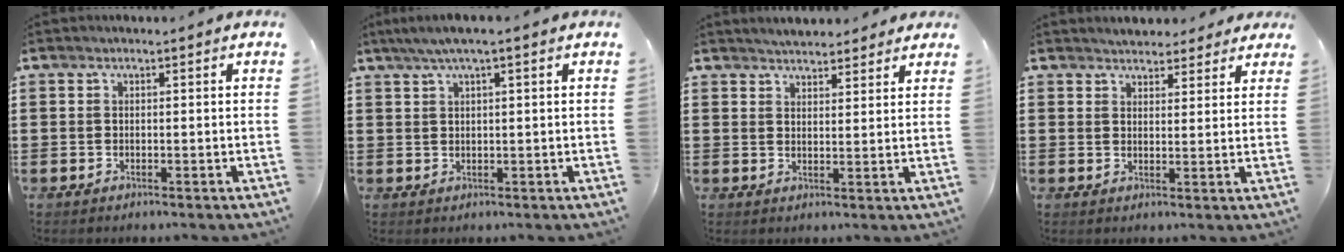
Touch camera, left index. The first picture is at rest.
{"total": 2.5, "force": [1.1, 0.0, 2.2], "torque": [-0.041, 0.000, 0.018]}
{"total": 3.0, "force": [2.9, 0.6, 0.3], "torque": [-0.013, -0.003, 0.055]}
{"total": 2.8, "force": [2.7, 0.9, -0.2], "torque": [0.002, -0.005, 0.048]}